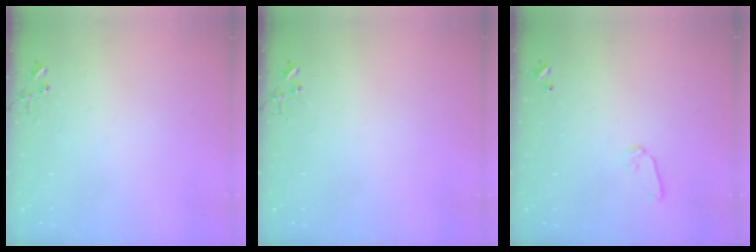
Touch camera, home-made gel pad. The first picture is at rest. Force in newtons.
{"total": 0.0}
{"total": 6.8, "press": 6.7, "slide": 1.0}